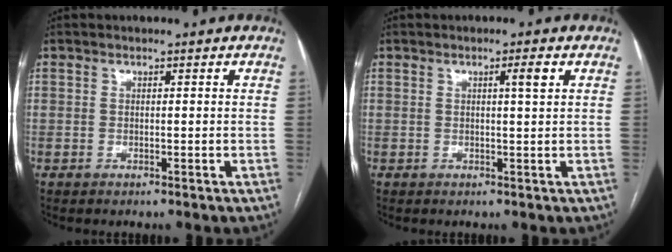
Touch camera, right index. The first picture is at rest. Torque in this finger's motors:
{"motor_torque": [0.12, -0.11, 0.03, 0.03]}